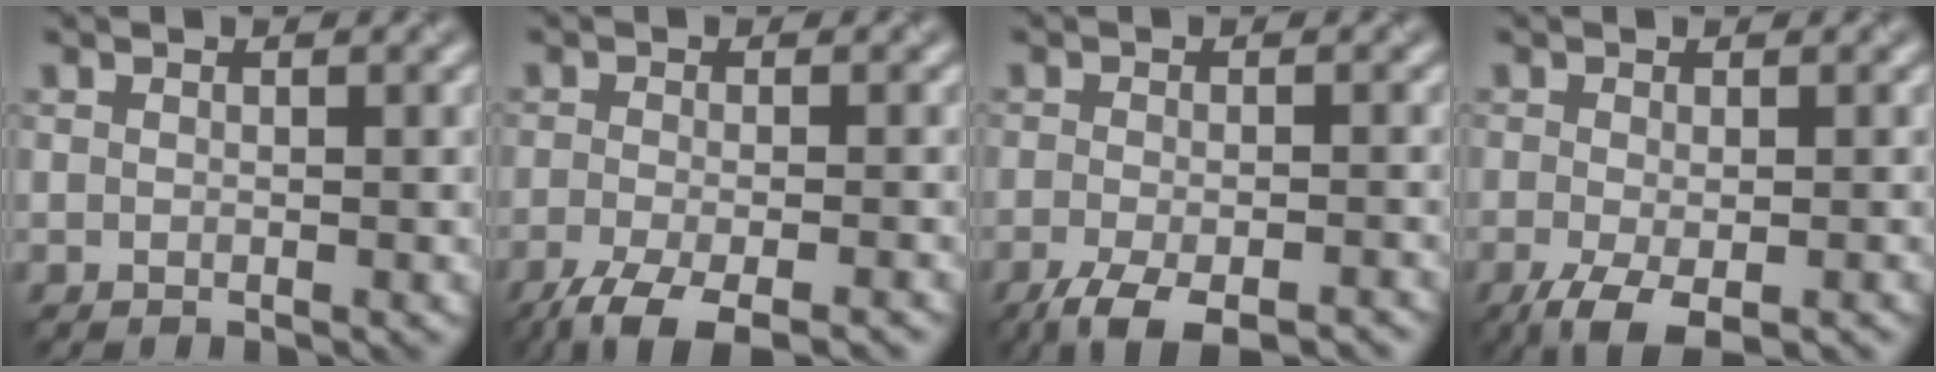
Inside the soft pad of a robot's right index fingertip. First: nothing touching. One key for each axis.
{"total": 5.7, "fx": -4.0, "fy": 1.4, "fz": 3.8, "tx": -0.062, "ty": -0.013, "tz": -0.076}
{"total": 5.8, "fx": -4.1, "fy": 1.5, "fz": 3.8, "tx": -0.064, "ty": -0.012, "tz": -0.069}
{"total": 4.2, "fx": -2.3, "fy": 1.3, "fz": 3.3, "tx": -0.063, "ty": -0.007, "tz": -0.039}